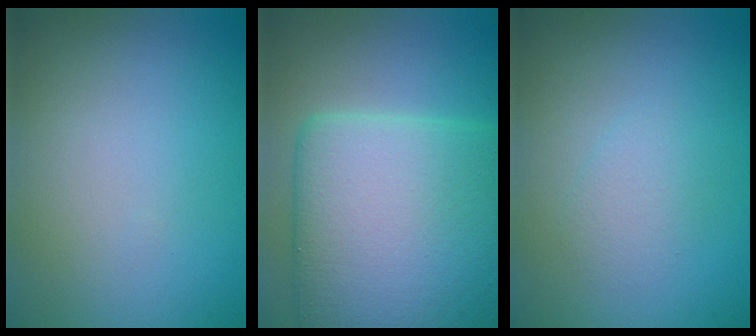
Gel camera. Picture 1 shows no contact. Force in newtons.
{"total": 13.1, "press": 13.1, "slide": 0.4}
{"total": 1.4, "press": 1.4, "slide": 0.0}